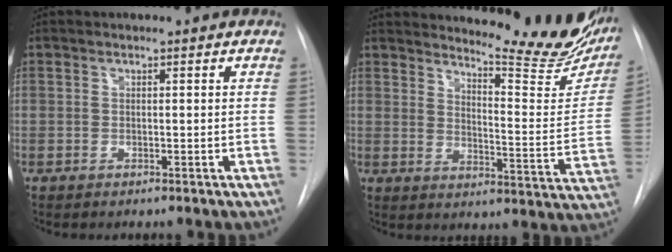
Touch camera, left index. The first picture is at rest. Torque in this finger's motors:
{"motor_torque": [0.77, -0.94, -0.02, 0.00]}